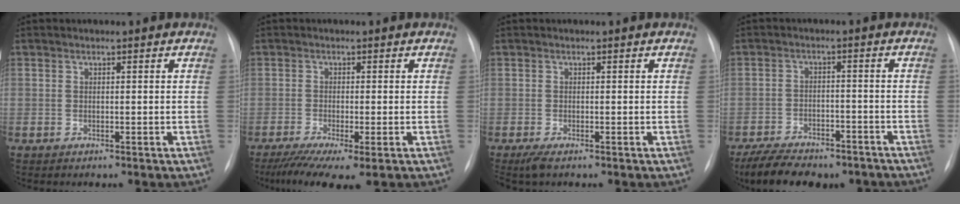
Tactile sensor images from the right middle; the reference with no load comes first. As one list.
[{"total": 8.0, "force": [-5.1, 1.4, 6.0], "torque": [-0.100, -0.021, -0.086]}, {"total": 2.1, "force": [-1.4, 0.5, 1.5], "torque": [-0.034, -0.008, -0.026]}, {"total": 13.9, "force": [-11.1, 5.6, 6.3], "torque": [-0.114, 0.005, -0.161]}]